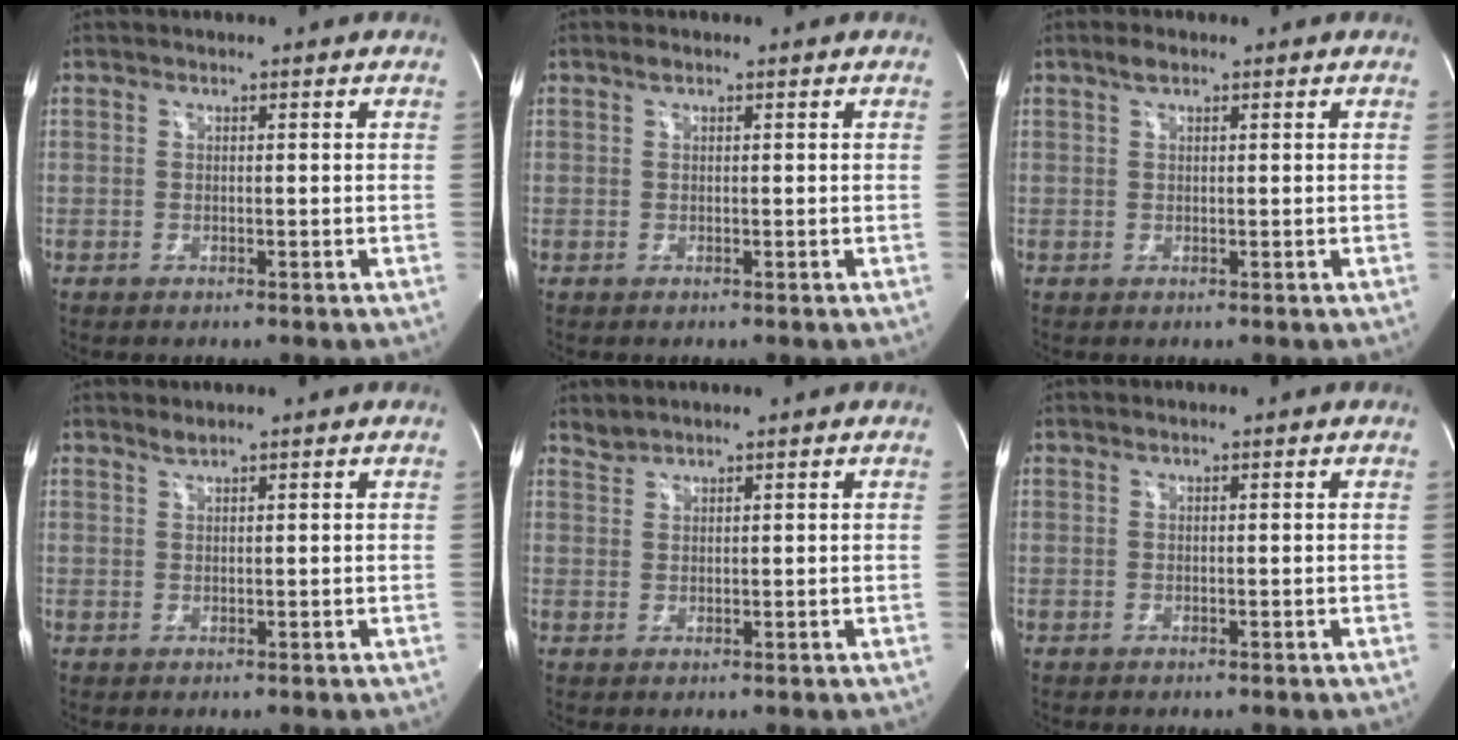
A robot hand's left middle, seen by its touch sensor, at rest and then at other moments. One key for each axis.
{"total": 0.7, "fx": 0.5, "fy": 0.3, "fz": 0.5, "tx": -0.013, "ty": 0.005, "tz": 0.009}
{"total": 1.6, "fx": 1.0, "fy": 0.6, "fz": 1.0, "tx": -0.023, "ty": 0.009, "tz": 0.020}
{"total": 1.0, "fx": 0.9, "fy": -0.1, "fz": 0.2, "tx": -0.010, "ty": 0.001, "tz": 0.021}
{"total": 1.4, "fx": 1.4, "fy": -0.1, "fz": -0.1, "tx": -0.004, "ty": 0.006, "tz": 0.034}
{"total": 0.0}